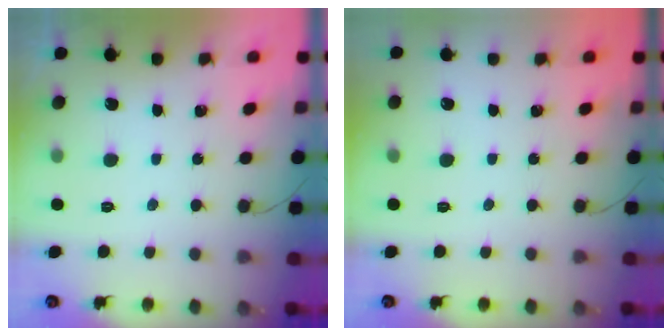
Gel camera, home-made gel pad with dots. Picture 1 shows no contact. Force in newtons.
{"total": 0.0}